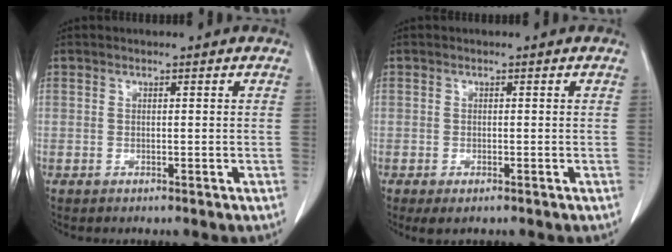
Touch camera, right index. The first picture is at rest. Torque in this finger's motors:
{"motor_torque": [0.35, -0.29, 0.03, 0.01]}